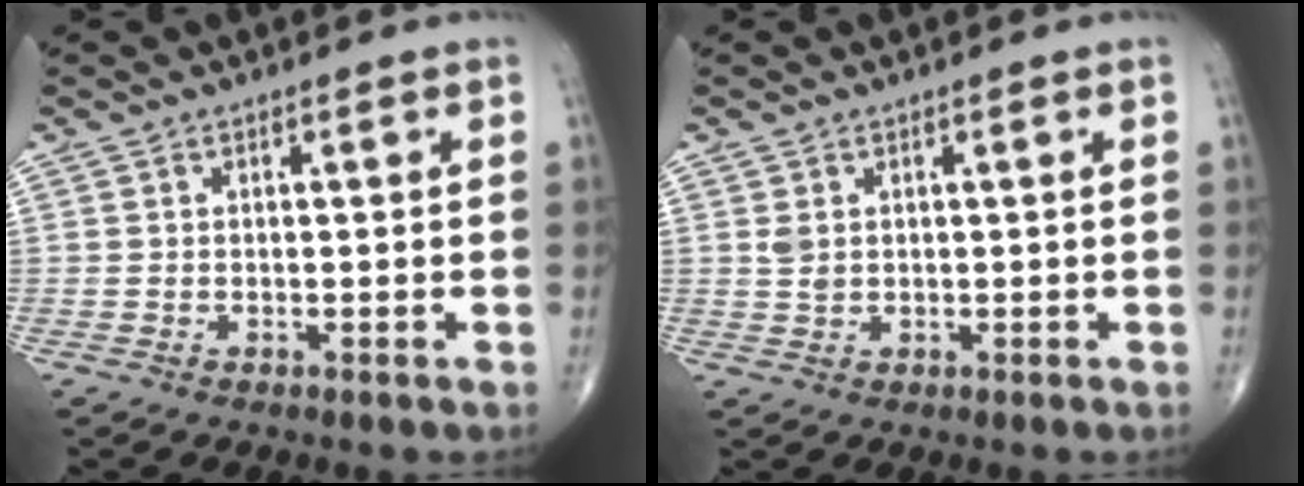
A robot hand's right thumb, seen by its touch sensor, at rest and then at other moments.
{"total": 1.8, "force": [0.6, 1.2, 1.1], "torque": [-0.015, -0.001, 0.015]}